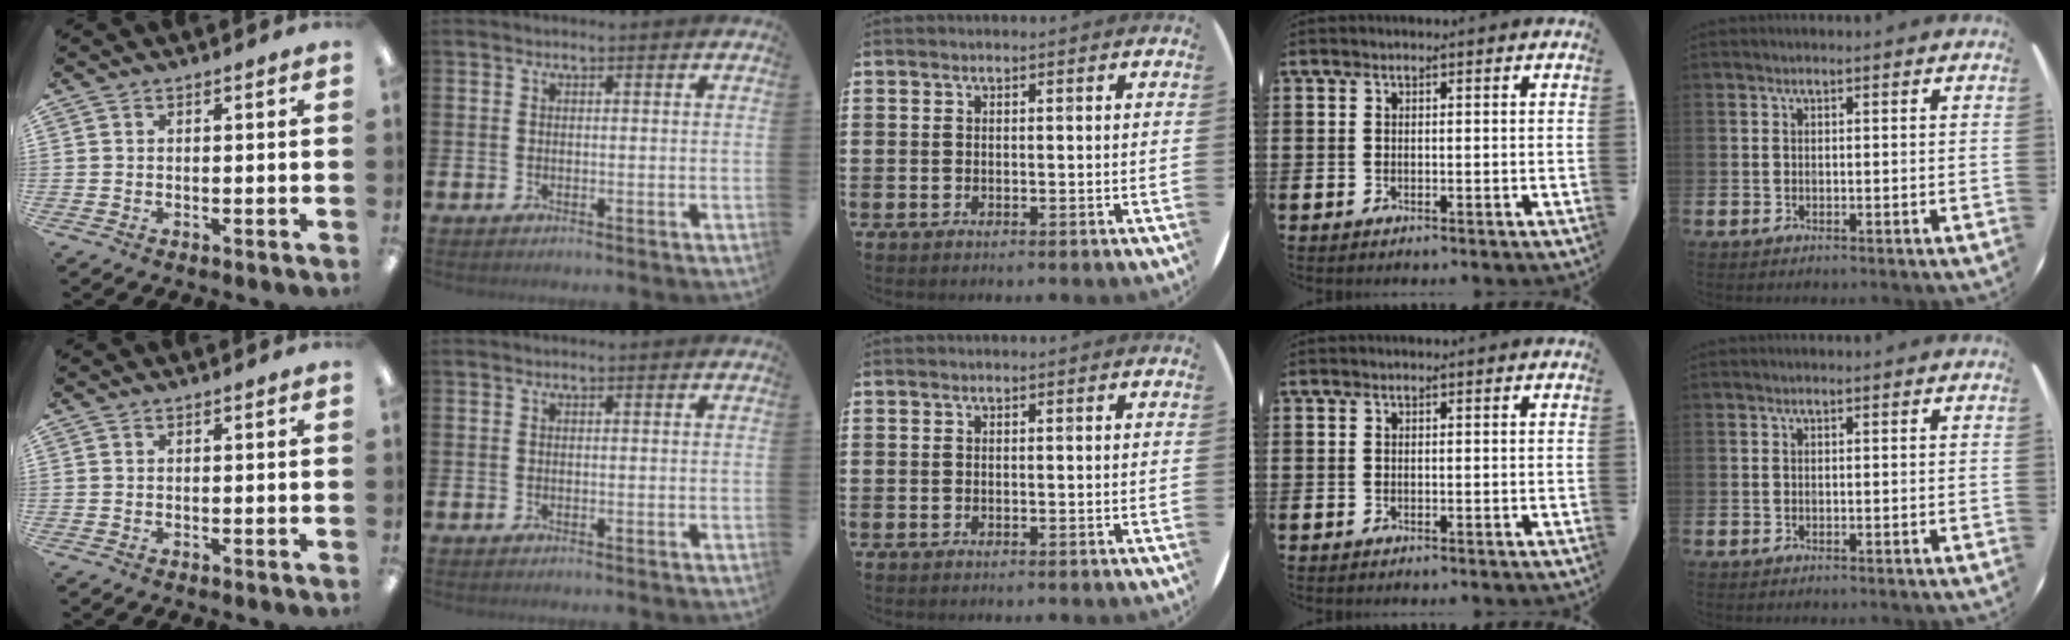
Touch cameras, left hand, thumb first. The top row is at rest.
{}